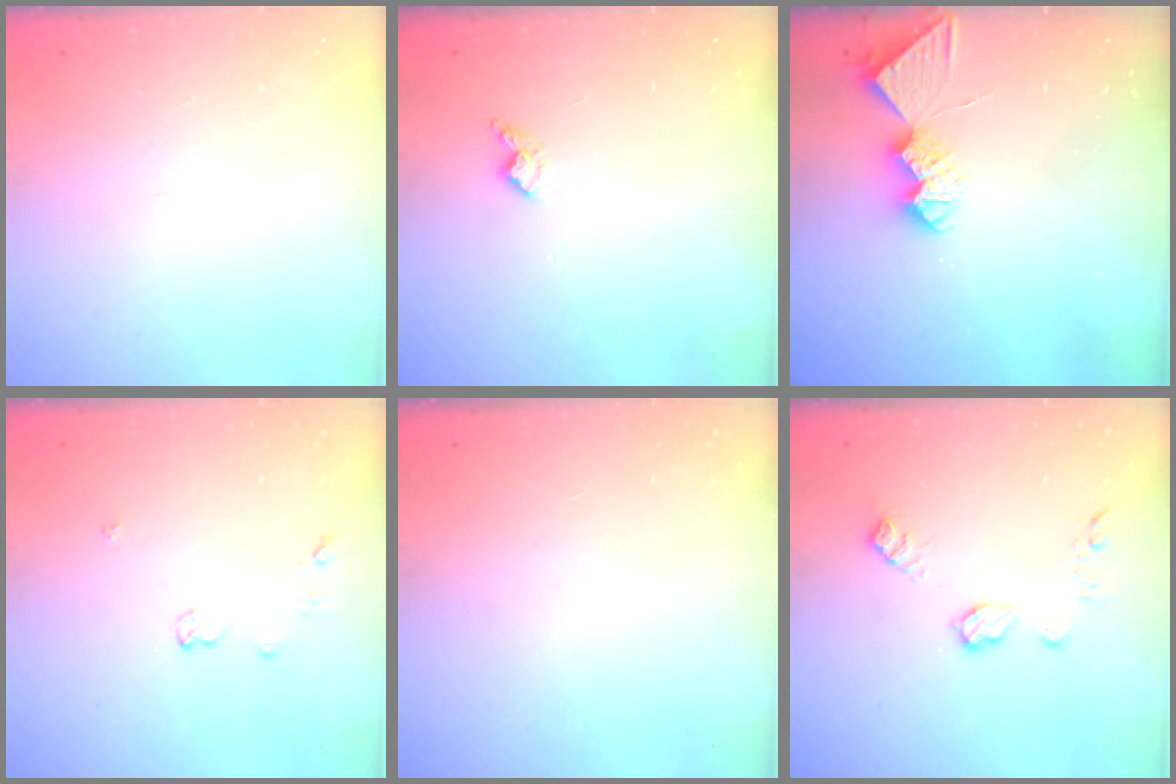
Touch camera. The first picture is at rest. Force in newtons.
{"total": 4.0, "press": 3.9, "slide": 0.7}
{"total": 9.0, "press": 9.0, "slide": 0.7}
{"total": 3.7, "press": 3.7, "slide": 0.5}
{"total": 0.0}
{"total": 8.3, "press": 8.3, "slide": 0.2}